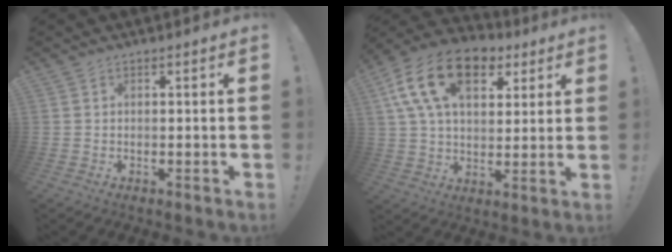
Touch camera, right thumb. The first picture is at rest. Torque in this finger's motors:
{"motor_torque": [1.83, 2.10, 1.96, 0.61, 0.59]}